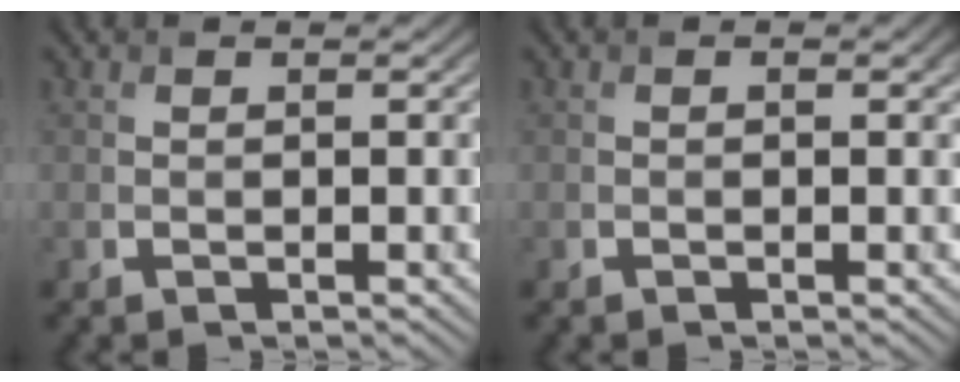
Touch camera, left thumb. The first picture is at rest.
{"total": 0.6, "force": [0.1, 0.2, 0.5], "torque": [-0.007, -0.002, 0.001]}